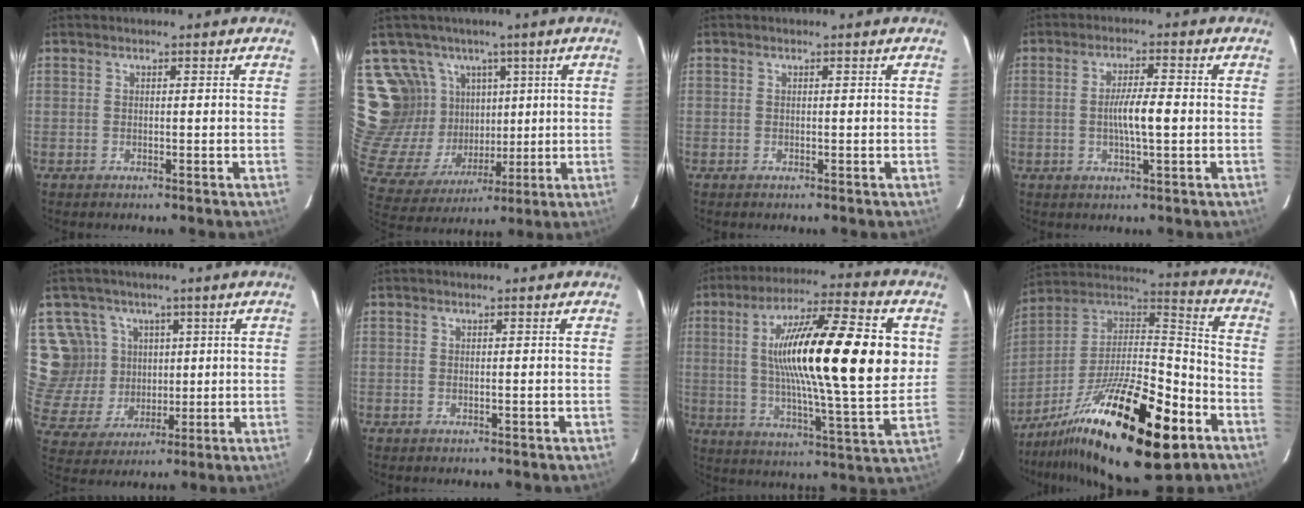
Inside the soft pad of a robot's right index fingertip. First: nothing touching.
{"total": 20.7, "force": [8.0, 17.0, 8.6], "torque": [-0.219, 0.061, 0.179]}
{"total": 0.0}
{"total": 5.3, "force": [-0.4, 0.6, 5.2], "torque": [-0.096, 0.002, -0.009]}
{"total": 12.8, "force": [4.8, 11.7, 2.2], "torque": [-0.080, 0.056, 0.113]}
{"total": 0.0}
{"total": 24.1, "force": [4.0, 2.7, 23.6], "torque": [-0.380, 0.011, 0.051]}
{"total": 27.1, "force": [-14.4, 6.4, 22.1], "torque": [-0.361, -0.003, -0.236]}